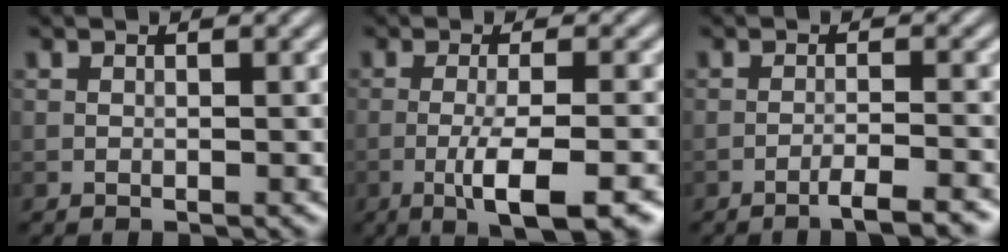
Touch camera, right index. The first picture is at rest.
{"total": 5.7, "force": [-2.6, 0.9, 4.9], "torque": [-0.080, 0.003, -0.048]}
{"total": 3.2, "force": [-2.3, 0.3, 2.2], "torque": [-0.027, 0.009, -0.045]}